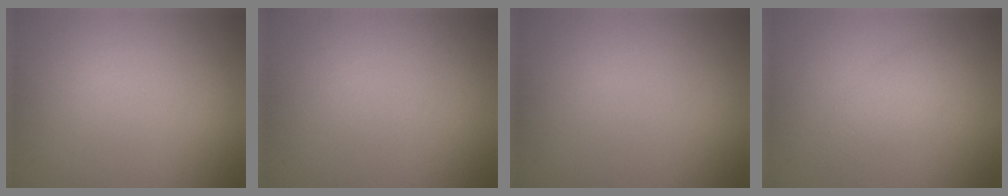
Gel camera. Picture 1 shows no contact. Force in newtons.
{"total": 0.0}
{"total": 0.0}
{"total": 2.0, "press": 2.0, "slide": 0.1}